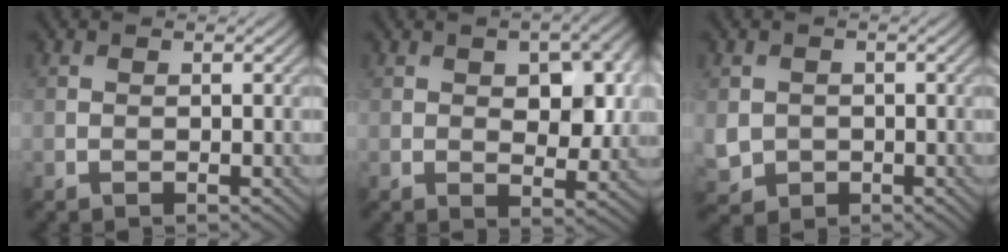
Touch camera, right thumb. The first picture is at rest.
{"total": 7.5, "force": [1.4, 4.1, 6.1], "torque": [-0.093, -0.004, 0.024]}
{"total": 3.2, "force": [-0.3, 3.0, 1.1], "torque": [-0.038, -0.012, -0.003]}